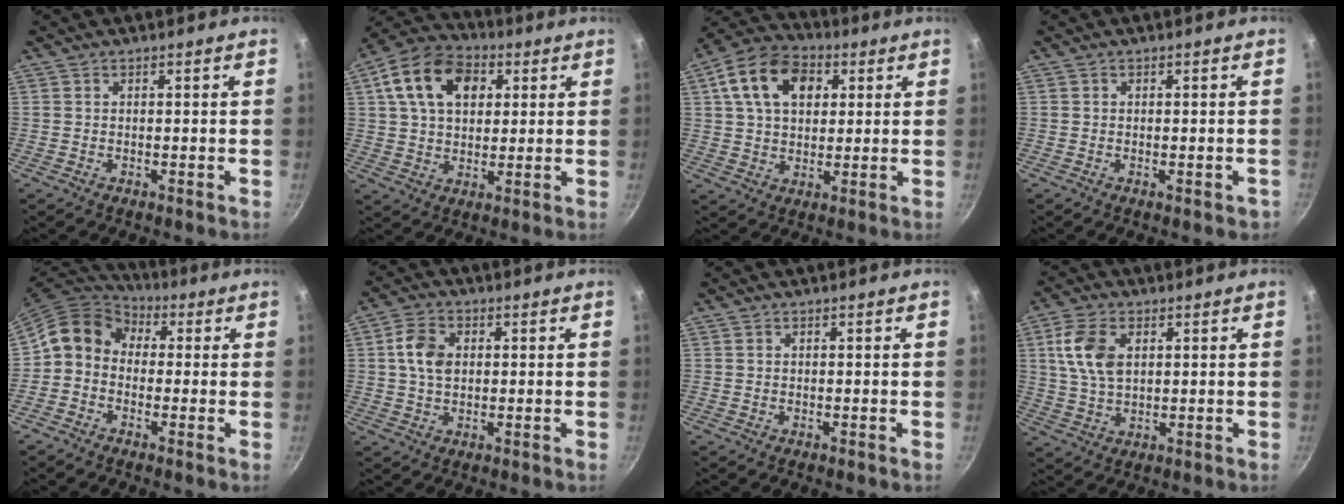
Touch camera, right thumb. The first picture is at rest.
{"total": 14.9, "force": [4.8, 10.3, 9.7], "torque": [-0.152, 0.011, 0.068]}
{"total": 14.3, "force": [4.6, 9.9, 9.3], "torque": [-0.145, 0.011, 0.063]}
{"total": 1.4, "force": [-0.5, 0.6, 1.1], "torque": [-0.010, 0.001, -0.008]}
{"total": 10.4, "force": [-0.2, 8.5, 5.9], "torque": [-0.092, 0.041, -0.030]}
{"total": 6.3, "force": [1.0, 4.3, 4.5], "torque": [-0.077, 0.008, 0.013]}
{"total": 0.0}
{"total": 8.8, "force": [2.4, 5.3, 6.6], "torque": [-0.126, -0.002, 0.046]}